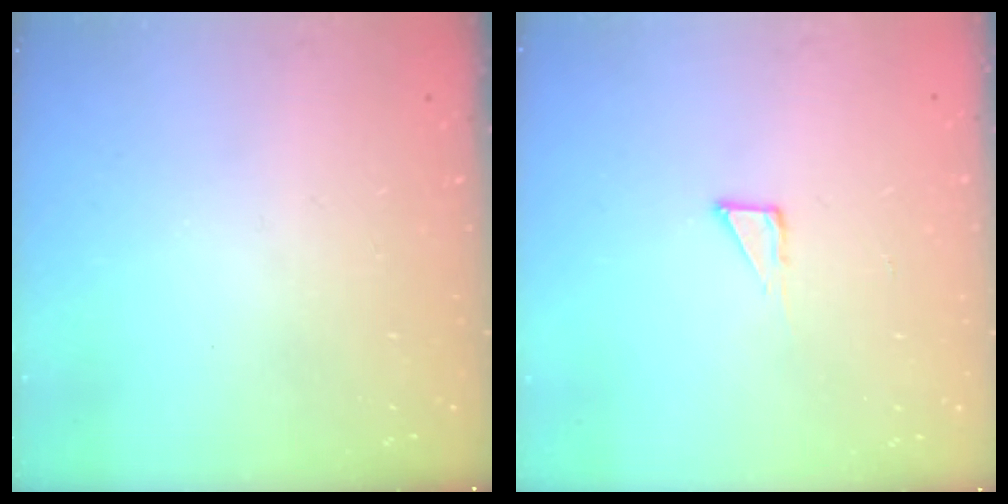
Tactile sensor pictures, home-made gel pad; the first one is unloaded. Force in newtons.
{"total": 2.8, "press": 2.8, "slide": 0.2}